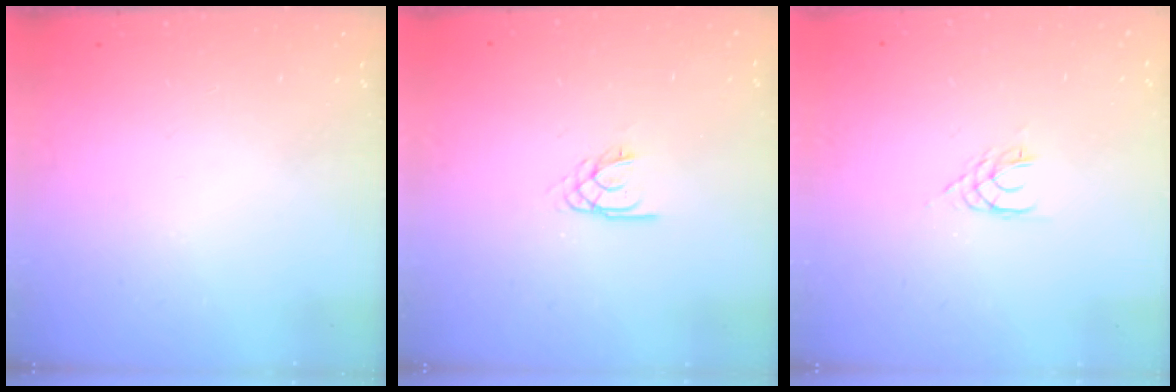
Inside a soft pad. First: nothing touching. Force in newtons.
{"total": 2.2, "press": 2.2, "slide": 0.4}
{"total": 2.0, "press": 1.9, "slide": 0.3}